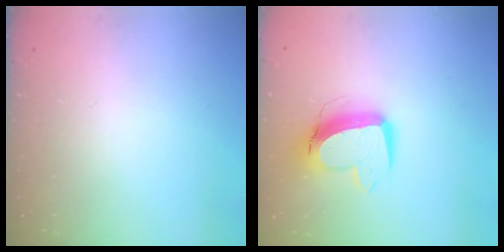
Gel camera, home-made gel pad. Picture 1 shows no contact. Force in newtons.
{"total": 12.5, "press": 12.4, "slide": 1.5}